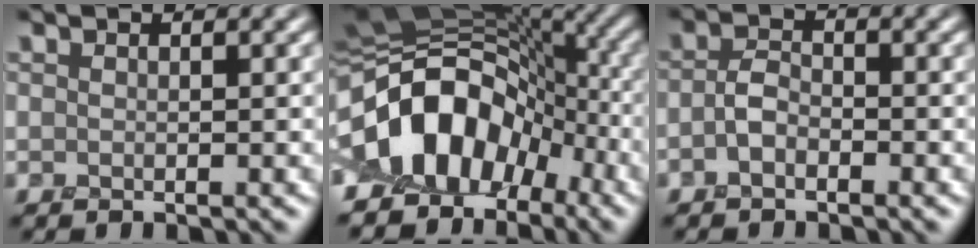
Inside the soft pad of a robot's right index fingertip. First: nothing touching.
{"total": 10.5, "force": [-5.1, 6.4, 6.6], "torque": [-0.104, 0.019, -0.102]}
{"total": 1.4, "force": [-1.0, 0.7, 0.7], "torque": [-0.017, 0.007, -0.020]}